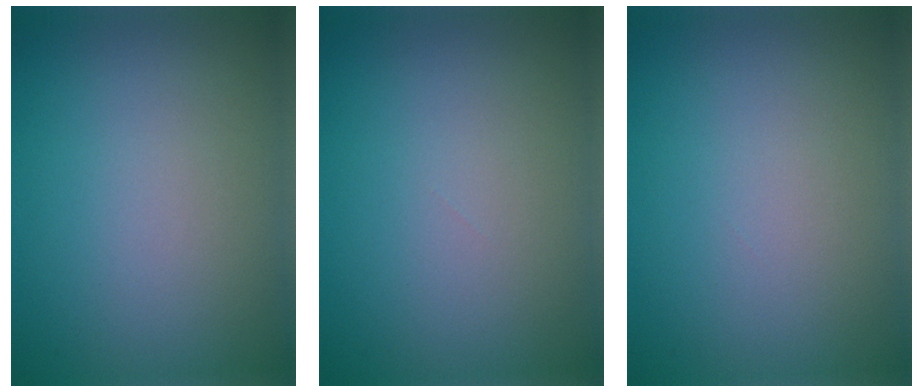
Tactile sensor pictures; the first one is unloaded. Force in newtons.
{"total": 0.0}
{"total": 0.0}